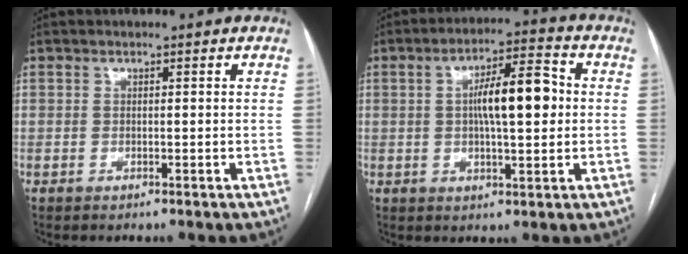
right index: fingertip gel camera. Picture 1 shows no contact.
{"total": 9.9, "force": [0.8, 2.4, 9.5], "torque": [-0.161, 0.021, 0.012]}